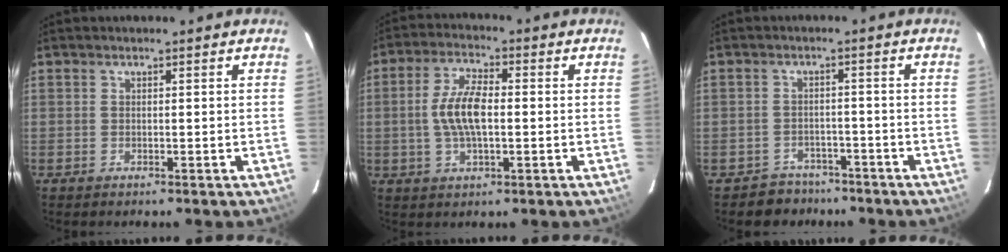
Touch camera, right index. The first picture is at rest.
{"total": 7.8, "force": [-0.5, 2.9, 7.2], "torque": [-0.146, 0.008, -0.010]}
{"total": 5.1, "force": [-3.8, 3.4, -0.6], "torque": [0.002, 0.026, -0.057]}